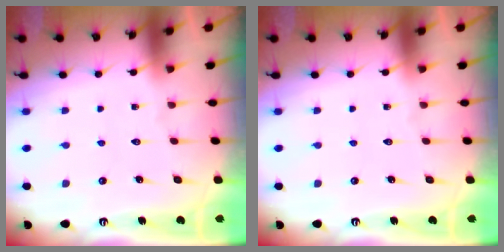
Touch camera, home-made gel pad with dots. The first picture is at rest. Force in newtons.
{"total": 0.0}